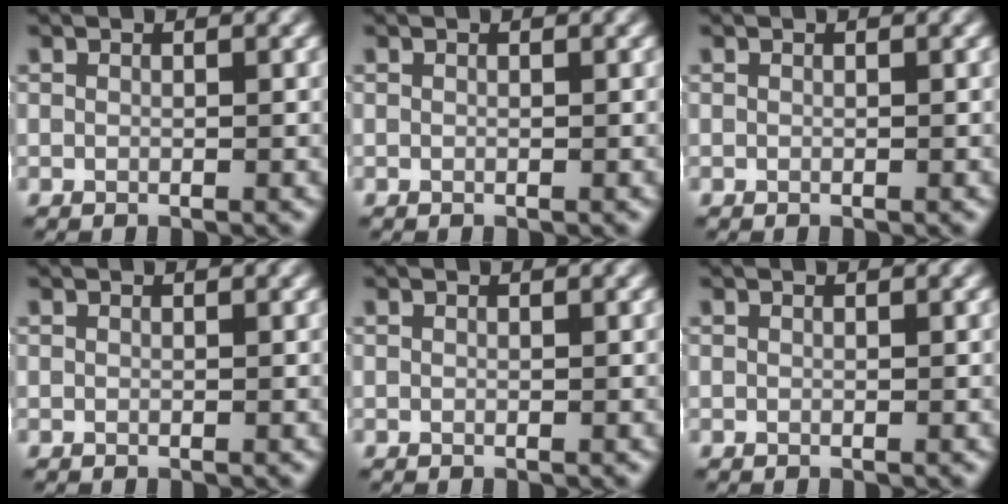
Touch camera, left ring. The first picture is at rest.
{"total": 0.0}
{"total": 0.0}
{"total": 0.0}
{"total": 0.0}
{"total": 0.0}